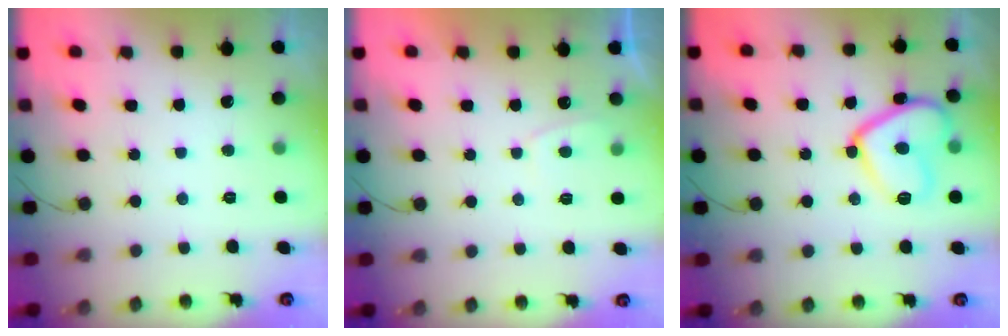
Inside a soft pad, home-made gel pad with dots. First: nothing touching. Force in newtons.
{"total": 1.3, "press": 1.1, "slide": 0.6}
{"total": 14.2, "press": 14.1, "slide": 1.2}